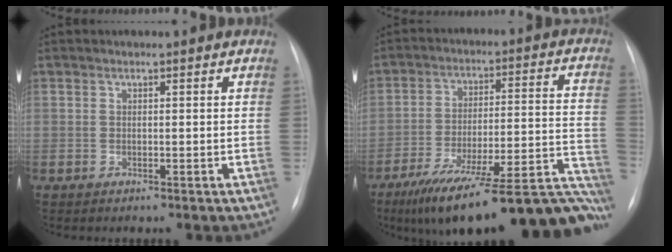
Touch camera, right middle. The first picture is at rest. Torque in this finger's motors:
{"motor_torque": [1.08, -1.06, 0.43, 0.21]}